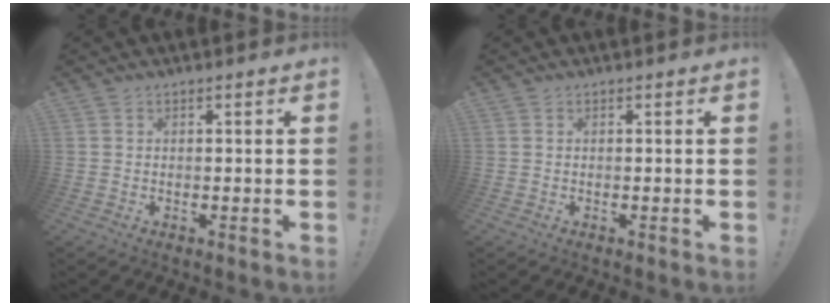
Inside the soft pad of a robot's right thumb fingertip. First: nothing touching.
{"total": 0.0}